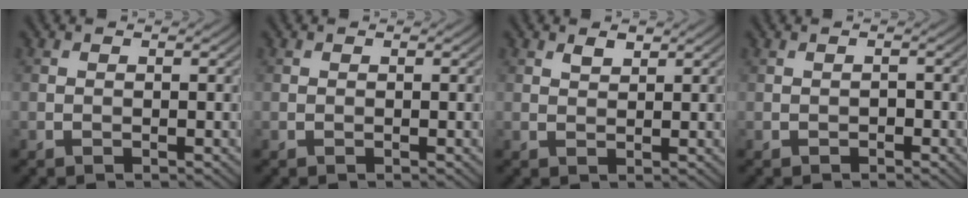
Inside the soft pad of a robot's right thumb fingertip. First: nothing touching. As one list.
[{"total": 0.0}, {"total": 1.2, "force": [0.9, 0.5, 0.7], "torque": [-0.015, 0.000, 0.018]}, {"total": 0.7, "force": [-0.6, 0.3, 0.3], "torque": [-0.007, 0.002, -0.011]}]